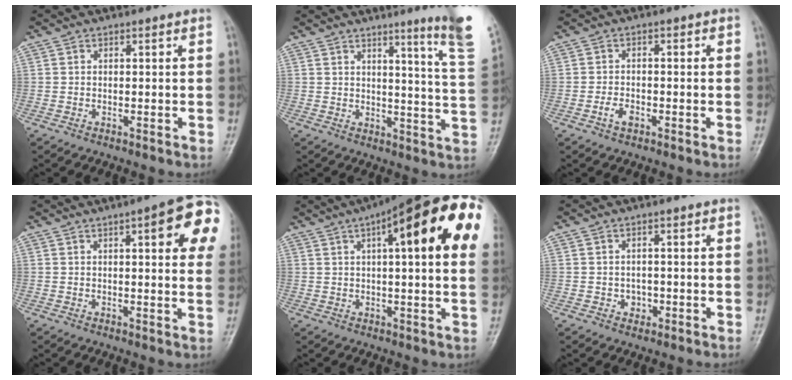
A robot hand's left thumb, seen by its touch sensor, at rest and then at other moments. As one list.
[{"total": 13.1, "force": [8.3, -0.1, 10.2], "torque": [-0.123, -0.063, 0.097]}, {"total": 2.6, "force": [-1.5, 1.6, 1.4], "torque": [-0.023, 0.011, -0.026]}, {"total": 13.9, "force": [4.6, 3.5, 12.6], "torque": [-0.128, -0.005, 0.046]}, {"total": 23.2, "force": [7.8, 5.9, 21.0], "torque": [-0.276, 0.027, 0.102]}, {"total": 2.3, "force": [-0.8, 2.0, 0.6], "torque": [0.009, 0.005, -0.009]}]